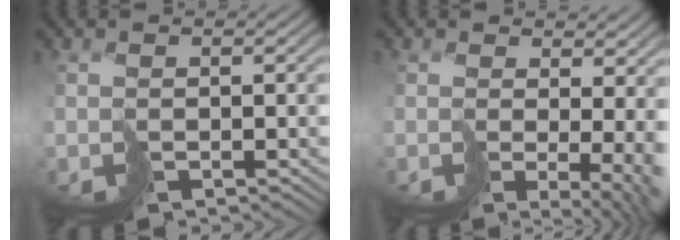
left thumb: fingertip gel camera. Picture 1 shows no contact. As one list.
[{"total": 8.4, "force": [-0.6, 3.1, 7.8], "torque": [-0.113, -0.015, 0.007]}]